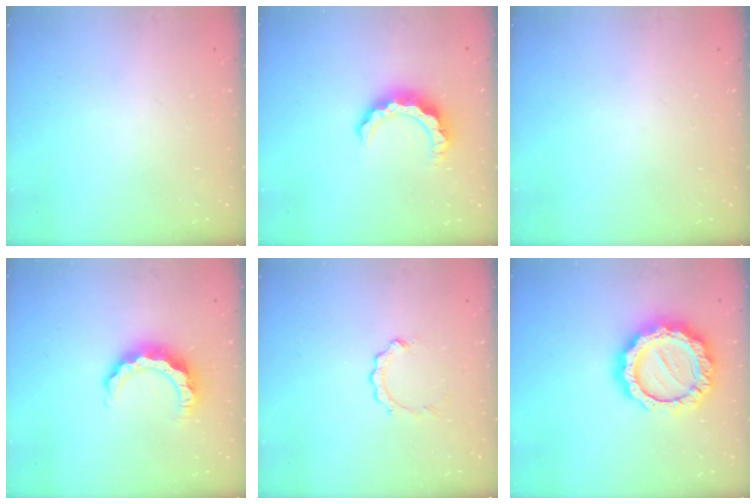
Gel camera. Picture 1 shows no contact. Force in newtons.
{"total": 8.3, "press": 8.3, "slide": 0.9}
{"total": 0.0}
{"total": 8.6, "press": 8.6, "slide": 0.6}
{"total": 2.4, "press": 2.4, "slide": 0.3}
{"total": 18.3, "press": 18.2, "slide": 1.5}